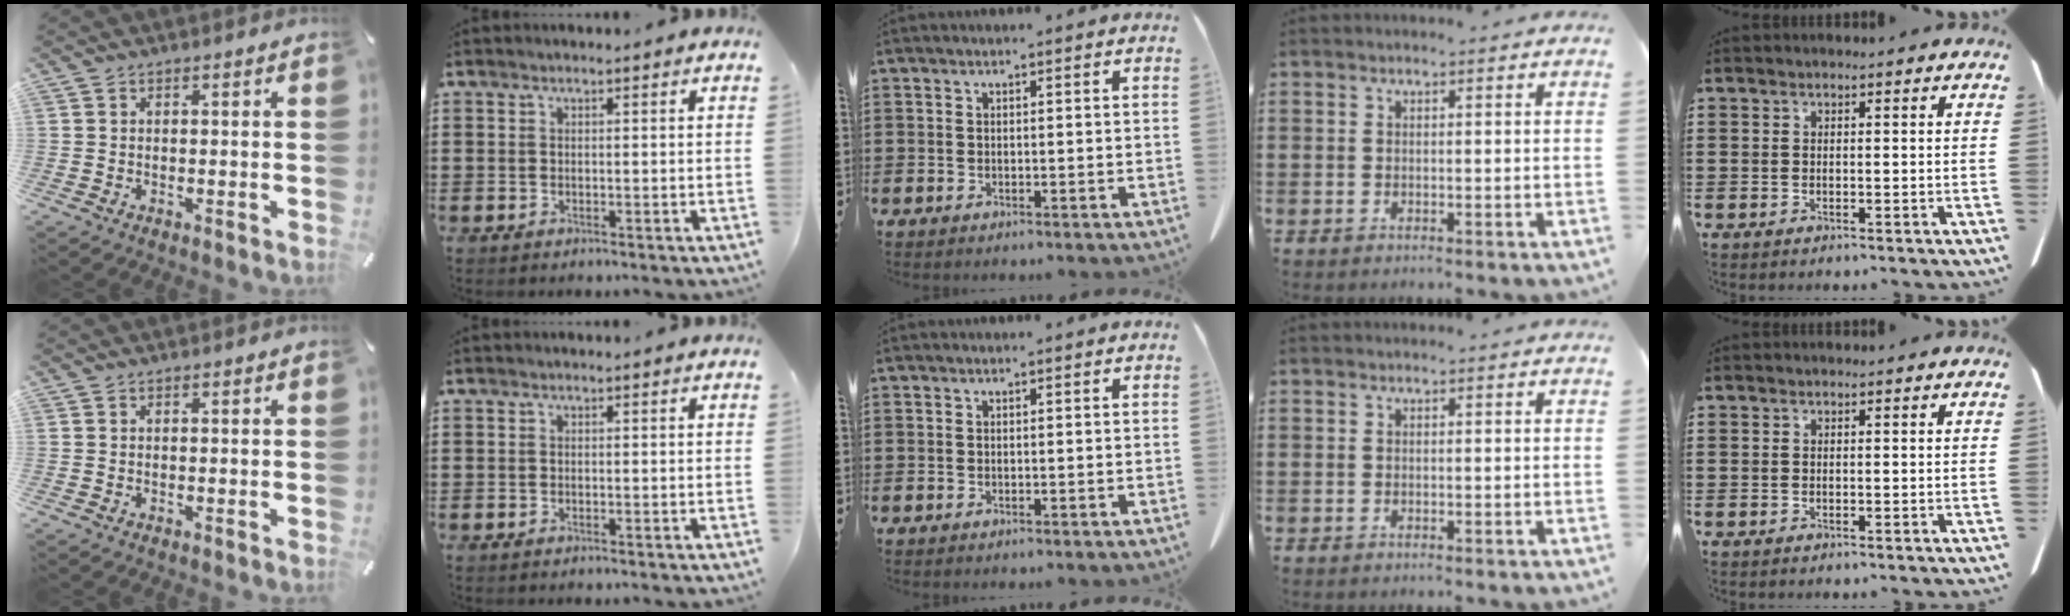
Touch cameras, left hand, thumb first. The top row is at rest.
{}